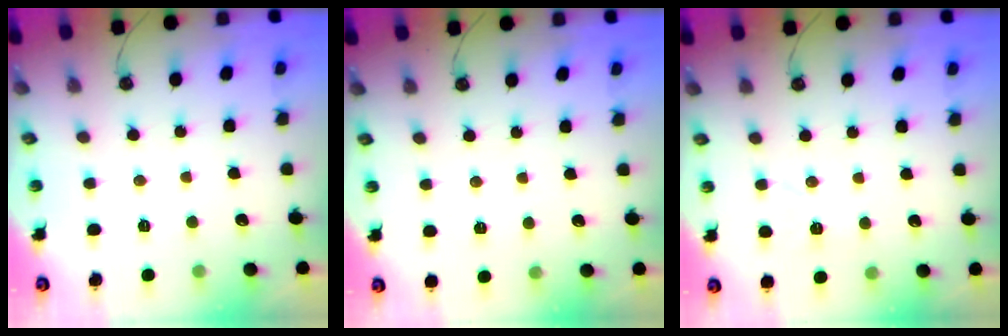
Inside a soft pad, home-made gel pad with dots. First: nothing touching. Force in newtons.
{"total": 3.7, "press": 2.4, "slide": 2.7}
{"total": 6.2, "press": 6.1, "slide": 1.3}